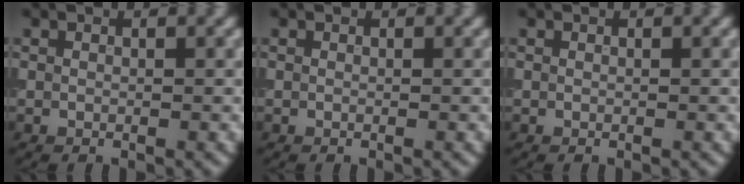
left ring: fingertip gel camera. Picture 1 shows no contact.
{"total": 0.0}
{"total": 0.0}